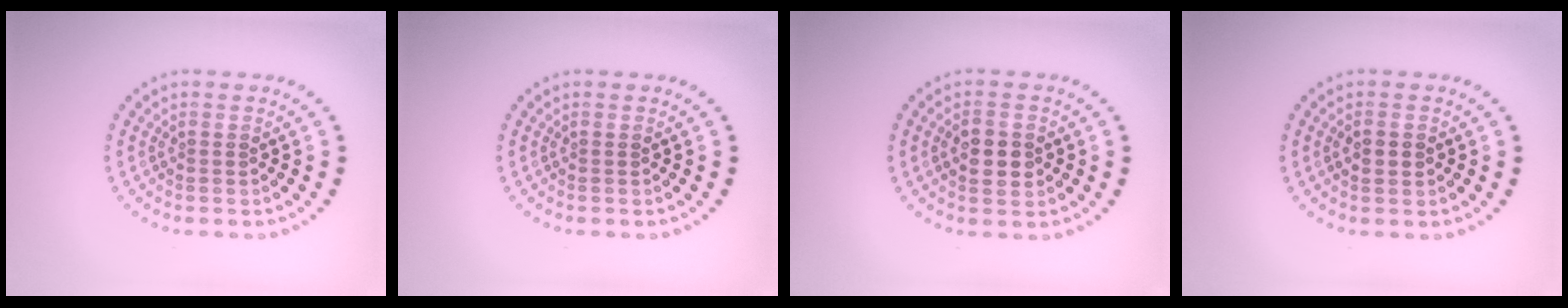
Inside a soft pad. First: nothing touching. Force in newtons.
{"total": 0.0}
{"total": 2.9, "press": 2.9, "slide": 0.1}
{"total": 1.4, "press": 1.4, "slide": 0.0}